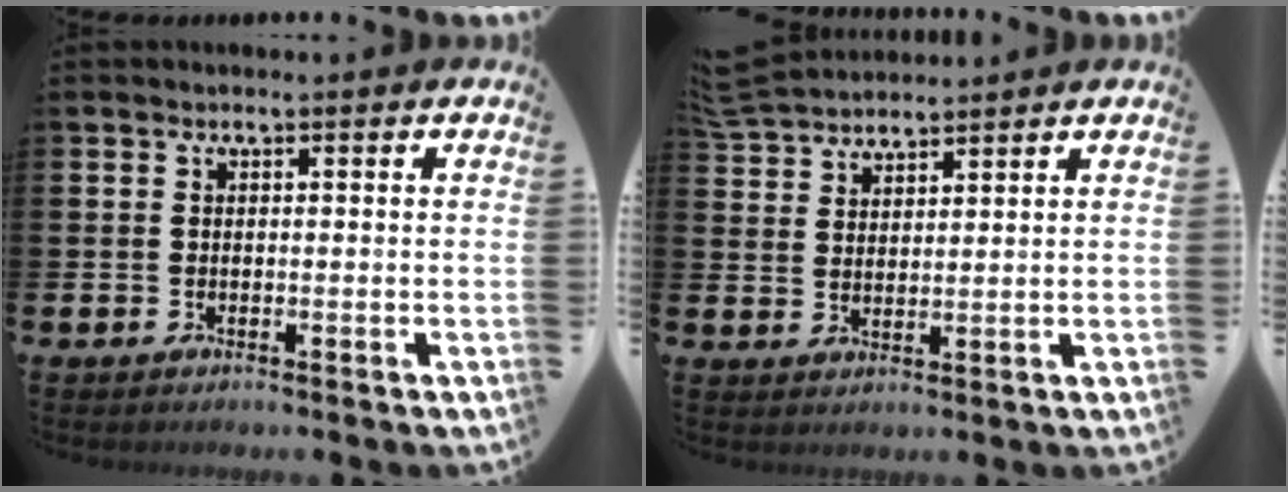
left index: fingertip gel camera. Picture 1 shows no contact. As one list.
[{"total": 5.1, "force": [5.0, 1.0, 0.5], "torque": [-0.023, -0.020, 0.094]}]